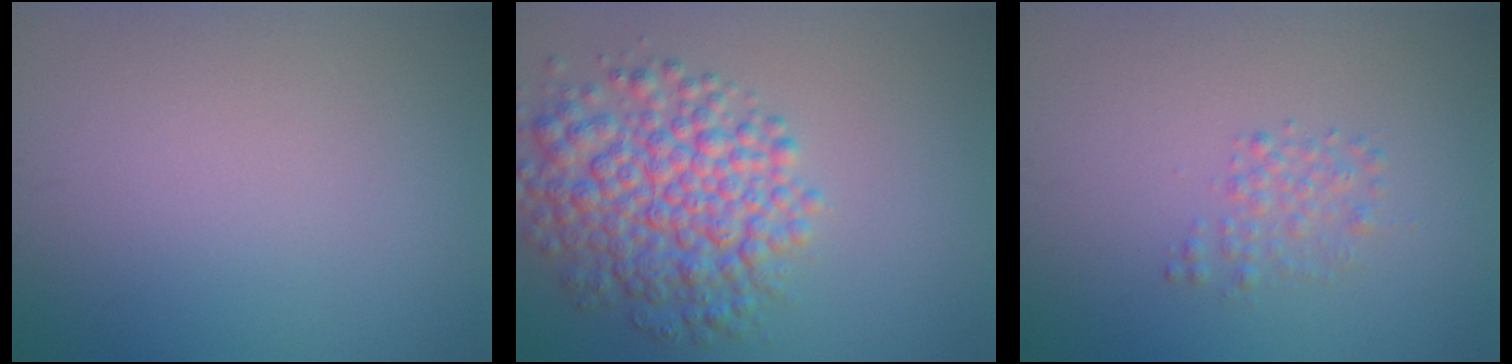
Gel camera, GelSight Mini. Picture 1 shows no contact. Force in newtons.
{"total": 7.1, "press": 7.1, "slide": 0.2}
{"total": 1.5, "press": 1.5, "slide": 0.0}